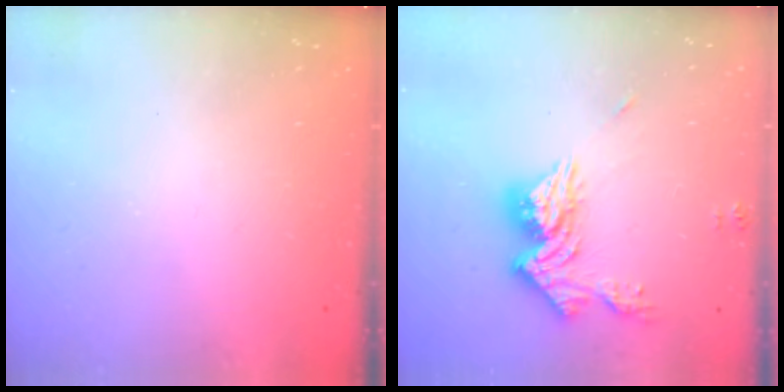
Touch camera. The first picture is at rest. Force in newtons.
{"total": 13.3, "press": 13.3, "slide": 1.3}